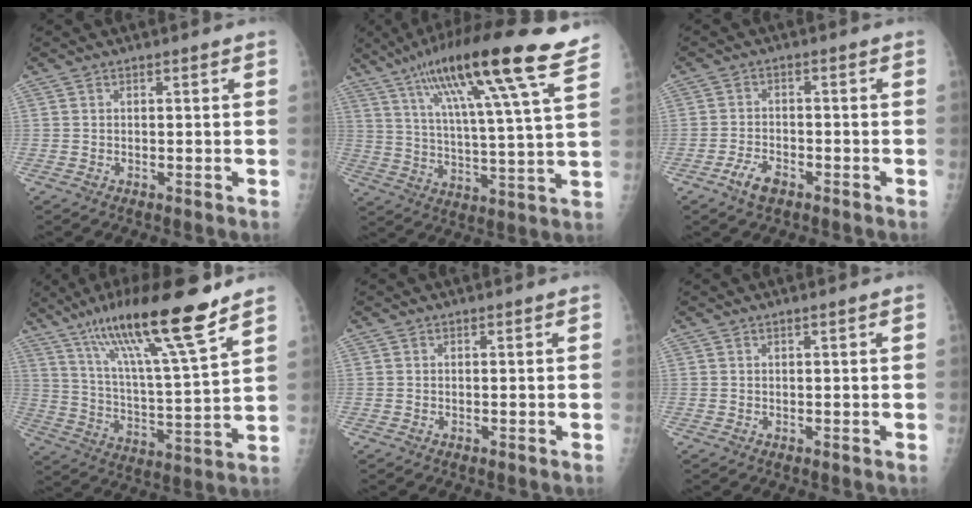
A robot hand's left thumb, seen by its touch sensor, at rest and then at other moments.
{"total": 21.3, "force": [13.4, 1.2, 16.5], "torque": [-0.257, -0.031, 0.207]}
{"total": 4.2, "force": [-2.7, 2.0, 2.5], "torque": [-0.051, 0.015, -0.048]}
{"total": 19.7, "force": [13.6, 1.9, 14.1], "torque": [-0.233, -0.058, 0.236]}
{"total": 0.0}
{"total": 0.6, "force": [0.3, 0.0, 0.5], "torque": [-0.010, 0.001, 0.005]}